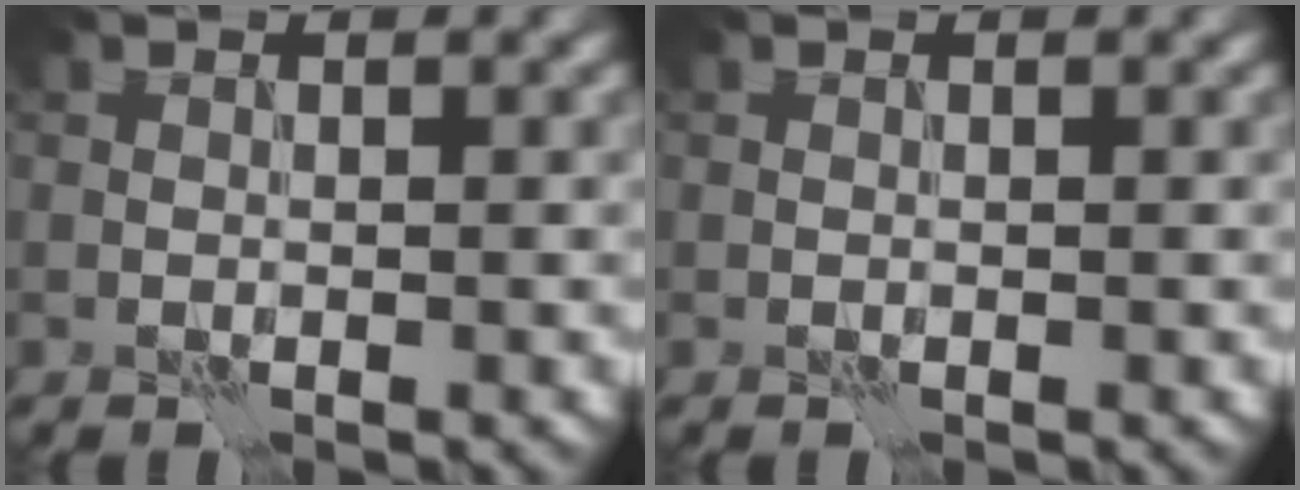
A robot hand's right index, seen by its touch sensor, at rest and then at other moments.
{"total": 0.0}